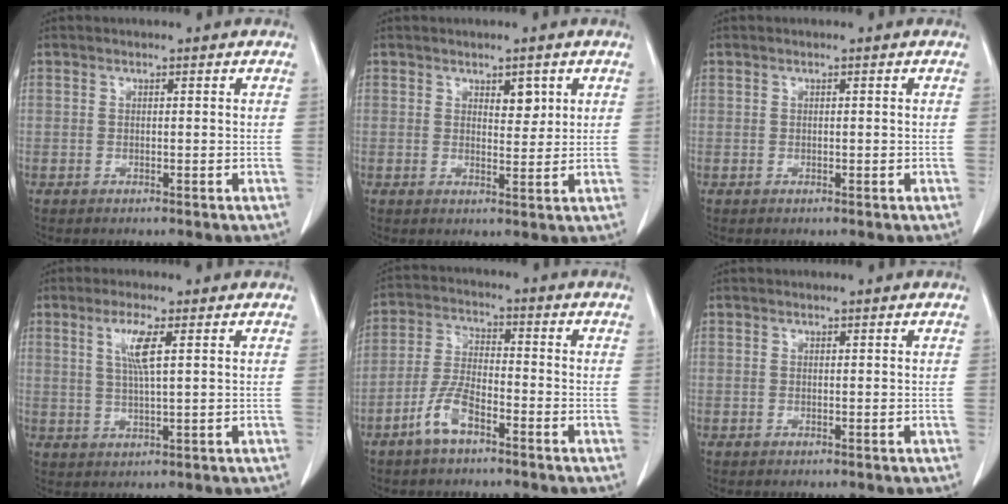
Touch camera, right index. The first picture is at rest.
{"total": 2.8, "force": [1.5, 1.3, 2.0], "torque": [-0.024, -0.002, 0.027]}
{"total": 0.0}
{"total": 4.9, "force": [1.8, 0.1, 4.5], "torque": [-0.093, -0.001, 0.037]}
{"total": 6.4, "force": [-3.9, 2.1, 4.6], "torque": [-0.103, 0.003, -0.077]}
{"total": 0.0}